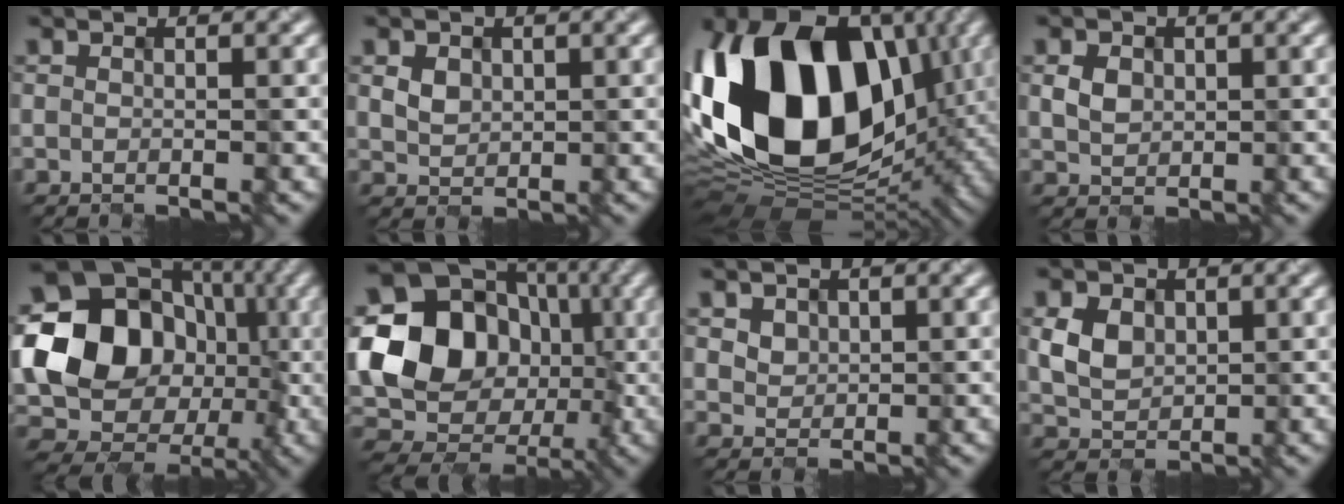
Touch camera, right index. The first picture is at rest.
{"total": 1.4, "force": [0.5, 1.3, 0.4], "torque": [-0.014, -0.003, 0.018]}
{"total": 20.4, "force": [2.6, 13.7, 14.8], "torque": [-0.300, 0.000, 0.049]}
{"total": 1.7, "force": [0.4, 1.5, 0.6], "torque": [-0.019, -0.002, 0.013]}
{"total": 21.1, "force": [0.8, 18.2, 10.5], "torque": [-0.174, 0.017, -0.014]}
{"total": 19.1, "force": [1.0, 16.1, 10.2], "torque": [-0.162, 0.015, 0.010]}
{"total": 1.5, "force": [0.9, 1.1, 0.1], "torque": [-0.005, -0.005, 0.023]}
{"total": 2.9, "force": [0.7, 2.5, 1.4], "torque": [-0.038, -0.002, 0.016]}